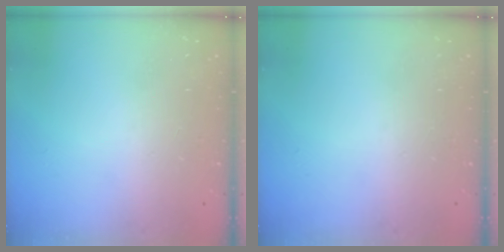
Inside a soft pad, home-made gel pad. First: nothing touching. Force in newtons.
{"total": 0.0}